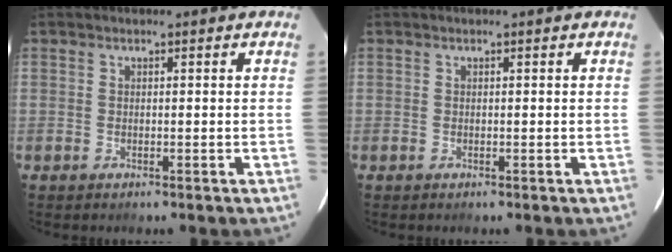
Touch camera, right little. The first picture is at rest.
{"total": 0.0}